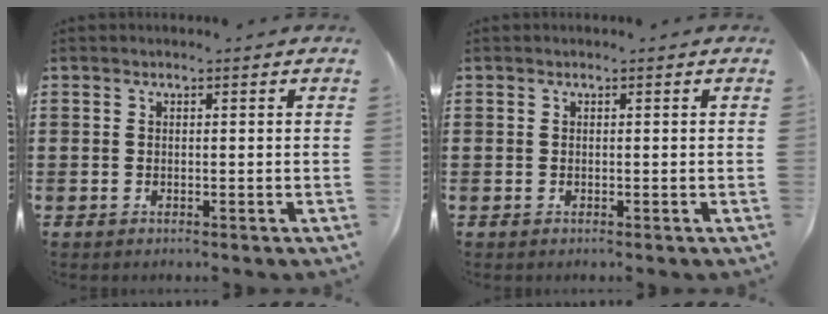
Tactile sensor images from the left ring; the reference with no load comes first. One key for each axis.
{"total": 0.0}